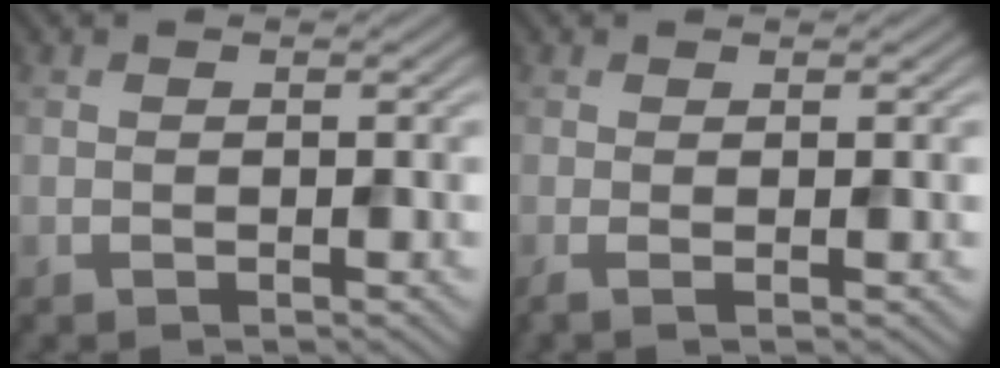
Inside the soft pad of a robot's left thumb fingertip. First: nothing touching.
{"total": 1.9, "force": [-0.2, 0.5, 1.8], "torque": [-0.029, 0.000, -0.005]}